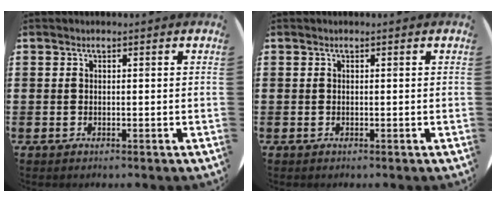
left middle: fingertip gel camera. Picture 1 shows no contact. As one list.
[{"total": 0.0}]